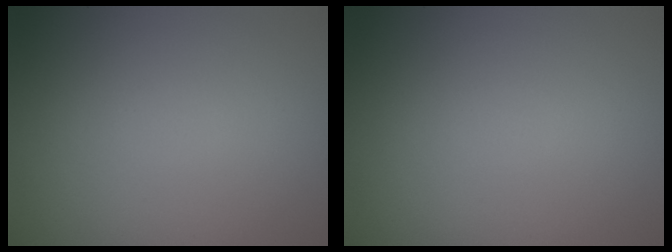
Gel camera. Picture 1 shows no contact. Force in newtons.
{"total": 0.0}